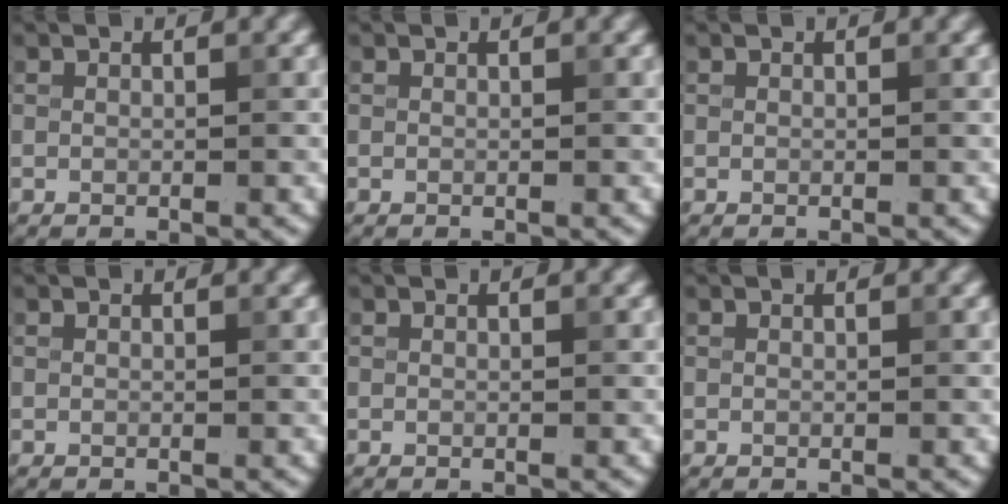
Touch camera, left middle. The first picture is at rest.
{"total": 0.0}
{"total": 0.0}
{"total": 0.0}
{"total": 0.0}
{"total": 0.0}